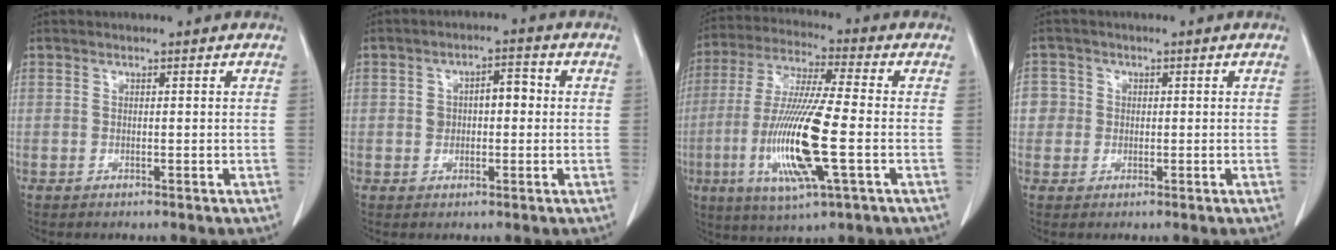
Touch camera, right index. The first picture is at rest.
{"total": 4.7, "force": [0.4, 2.7, 3.8], "torque": [-0.067, 0.025, 0.011]}
{"total": 15.8, "force": [-3.6, 1.2, 15.4], "torque": [-0.320, -0.017, -0.065]}
{"total": 2.8, "force": [0.1, 2.8, 0.0], "torque": [0.015, 0.010, 0.001]}